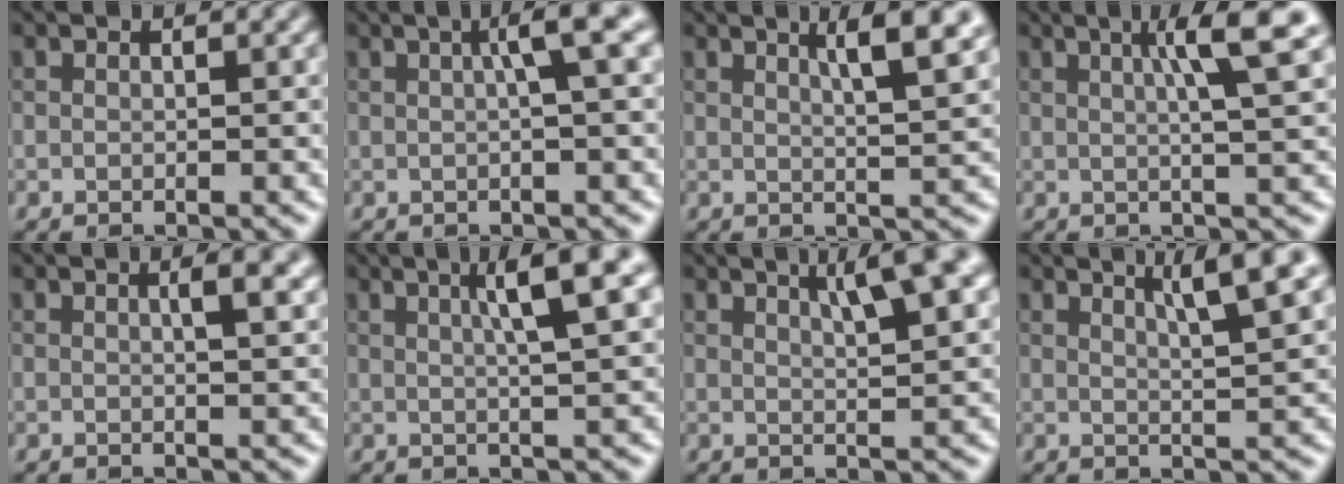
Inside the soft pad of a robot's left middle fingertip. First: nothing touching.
{"total": 3.8, "force": [0.8, 0.5, 3.7], "torque": [-0.049, 0.014, 0.010]}
{"total": 5.5, "force": [2.6, 1.3, 4.6], "torque": [-0.047, 0.011, 0.032]}
{"total": 6.3, "force": [2.0, 1.0, 5.9], "torque": [-0.073, 0.015, 0.028]}
{"total": 3.3, "force": [1.1, 1.1, 3.0], "torque": [-0.025, 0.009, 0.009]}
{"total": 5.9, "force": [2.0, 1.0, 5.4], "torque": [-0.069, 0.016, 0.027]}
{"total": 5.1, "force": [2.8, 0.9, 4.2], "torque": [-0.055, 0.007, 0.043]}
{"total": 5.2, "force": [2.9, 0.7, 4.3], "torque": [-0.056, 0.008, 0.047]}